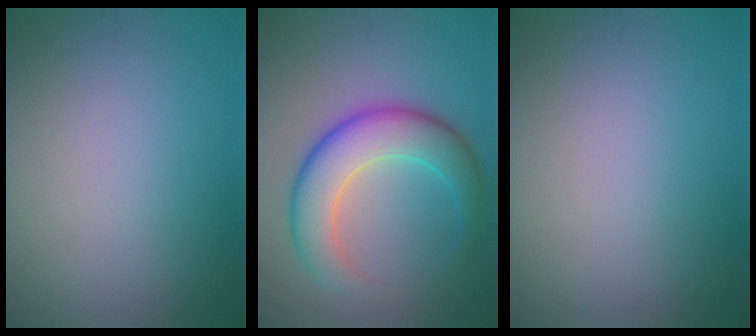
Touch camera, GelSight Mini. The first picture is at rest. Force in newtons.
{"total": 6.7, "press": 6.7, "slide": 0.0}
{"total": 0.0}